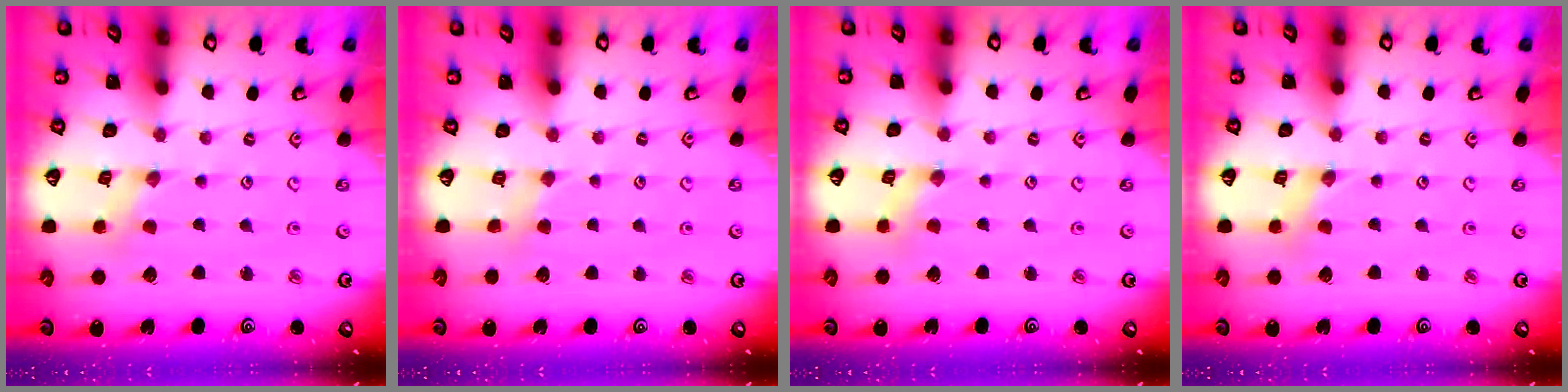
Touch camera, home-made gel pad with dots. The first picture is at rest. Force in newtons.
{"total": 2.8, "press": 2.7, "slide": 0.5}
{"total": 0.0}
{"total": 0.0}